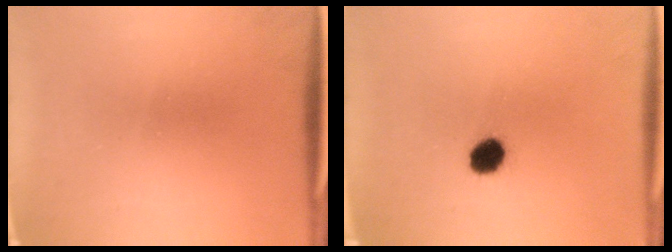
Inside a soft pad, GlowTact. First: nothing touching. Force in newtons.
{"total": 4.5}